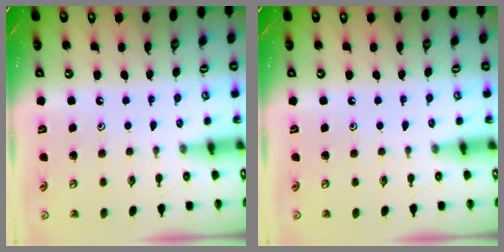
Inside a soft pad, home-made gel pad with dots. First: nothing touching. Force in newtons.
{"total": 0.0}